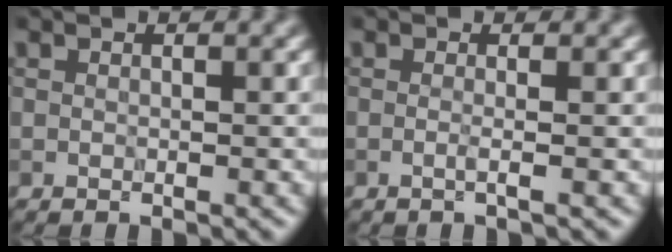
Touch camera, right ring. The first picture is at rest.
{"total": 1.5, "force": [0.2, 0.7, 1.3], "torque": [-0.003, -0.005, -0.018]}